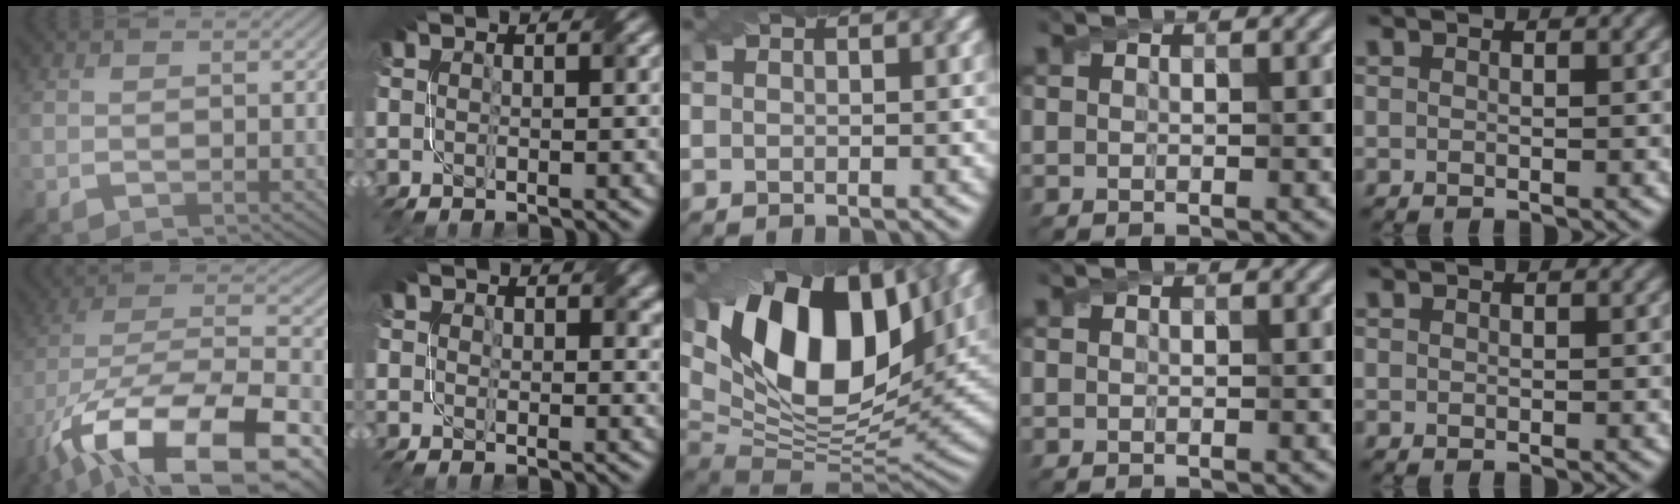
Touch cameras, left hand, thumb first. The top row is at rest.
{"thumb": {"total": 19.5, "force": [-7.8, 9.7, 15.1], "torque": [-0.304, -0.016, -0.128]}, "index": {"total": 2.6, "force": [1.2, 1.9, 1.4], "torque": [-0.019, -0.006, 0.016]}, "middle": {"total": 17.0, "force": [6.7, 8.9, 12.8], "torque": [-0.223, 0.016, 0.106]}, "little": {"total": 0.7, "force": [-0.1, -0.3, -0.6], "torque": [0.005, 0.003, 0.008]}}